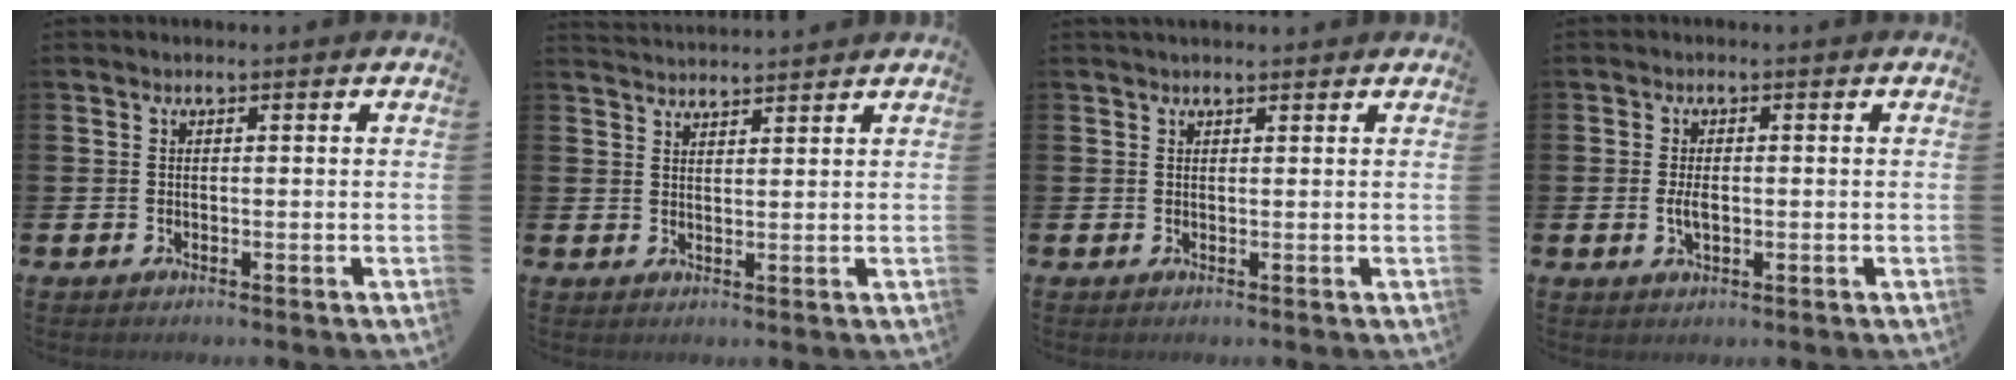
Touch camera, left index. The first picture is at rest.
{"total": 2.8, "force": [2.8, 0.1, 0.0], "torque": [-0.005, -0.014, 0.052]}
{"total": 1.2, "force": [1.1, 0.3, 0.3], "torque": [0.003, 0.001, 0.018]}
{"total": 2.5, "force": [-0.2, 1.2, 2.2], "torque": [-0.037, 0.001, -0.005]}